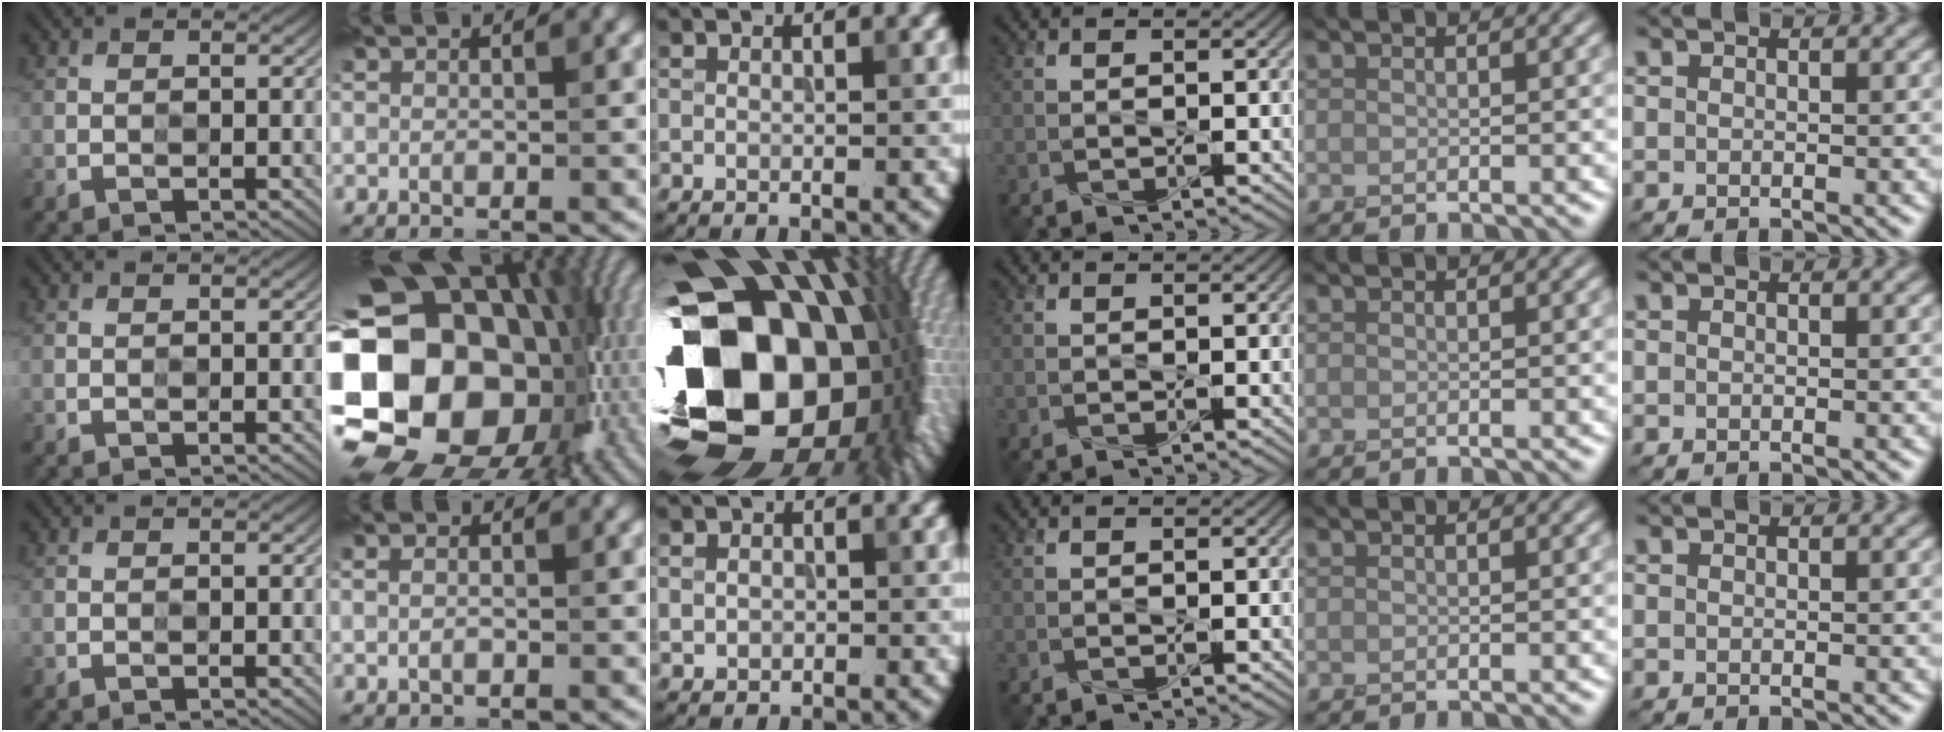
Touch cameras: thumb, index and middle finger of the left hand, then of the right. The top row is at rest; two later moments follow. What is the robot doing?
{"motion": "press", "object": "memory foam"}